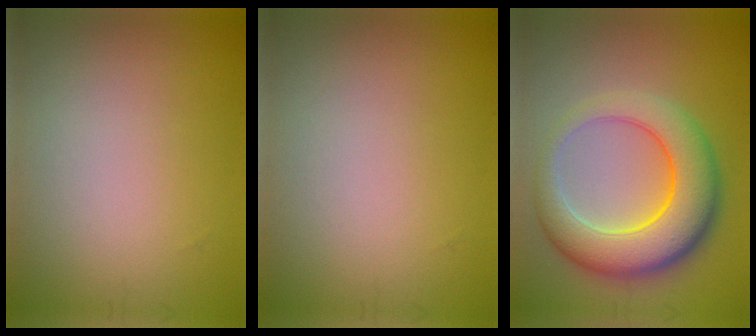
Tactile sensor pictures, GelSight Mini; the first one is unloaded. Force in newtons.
{"total": 0.0}
{"total": 8.7, "press": 8.7, "slide": 0.2}